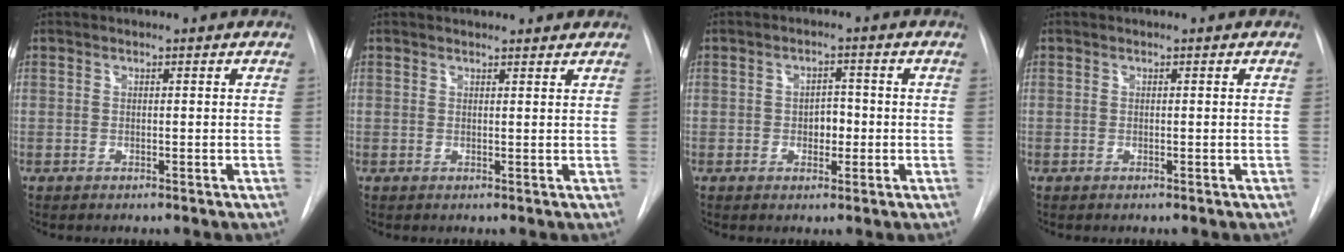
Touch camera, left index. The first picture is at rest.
{"total": 5.1, "force": [4.8, 1.1, 1.4], "torque": [-0.015, 0.014, 0.050]}
{"total": 2.8, "force": [-0.8, 1.8, 2.0], "torque": [-0.021, 0.000, -0.011]}
{"total": 0.0}